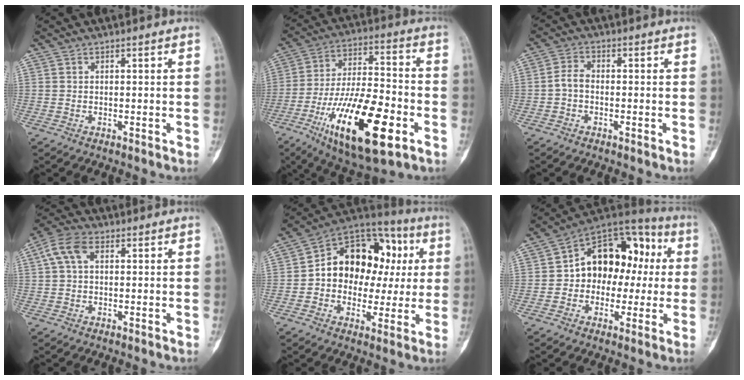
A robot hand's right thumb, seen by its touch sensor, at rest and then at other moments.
{"total": 23.7, "force": [-9.4, 8.5, 20.0], "torque": [-0.368, 0.028, -0.154]}
{"total": 2.9, "force": [-0.9, 1.7, 2.1], "torque": [-0.043, 0.014, -0.025]}
{"total": 5.8, "force": [1.7, 3.5, 4.4], "torque": [-0.096, 0.020, 0.030]}
{"total": 19.3, "force": [1.8, 14.6, 12.5], "torque": [-0.122, 0.046, 0.025]}
{"total": 17.6, "force": [1.1, 12.7, 12.2], "torque": [-0.117, 0.051, 0.007]}